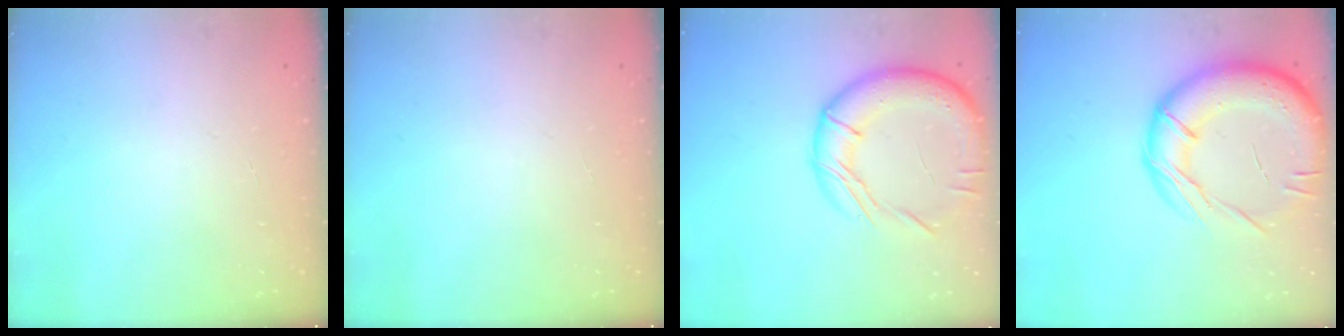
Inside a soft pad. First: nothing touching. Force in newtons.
{"total": 0.0}
{"total": 17.5, "press": 17.3, "slide": 2.1}
{"total": 23.0, "press": 22.9, "slide": 2.4}